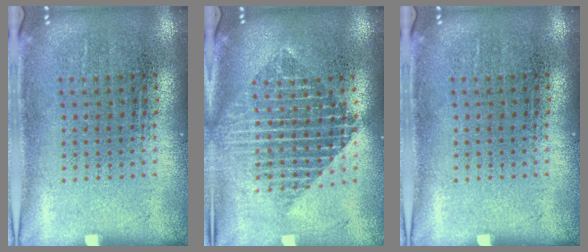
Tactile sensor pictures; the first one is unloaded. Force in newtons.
{"total": 2.2, "press": 1.8, "slide": 1.3}
{"total": 0.0}